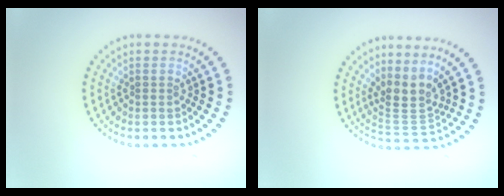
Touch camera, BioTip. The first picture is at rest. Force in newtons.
{"total": 3.2, "press": 2.3, "slide": 2.1}